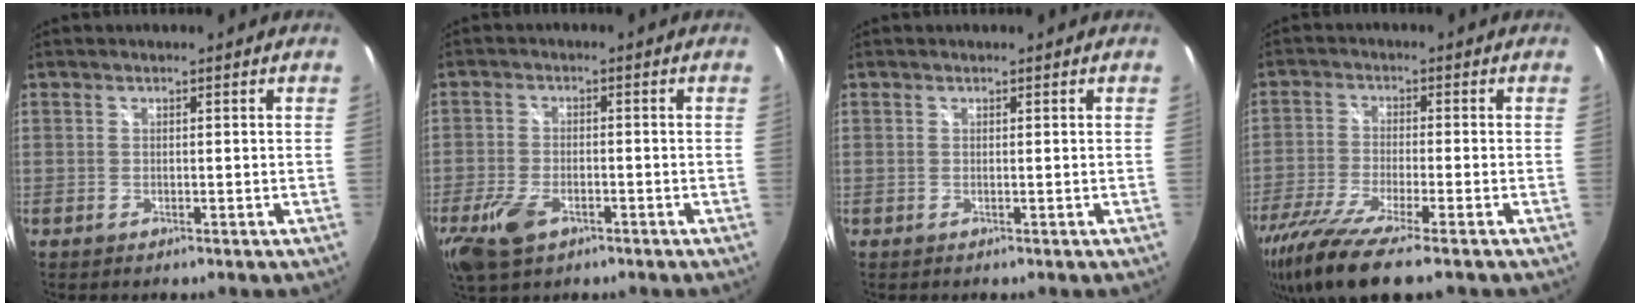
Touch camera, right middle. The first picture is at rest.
{"total": 8.7, "force": [-4.8, 4.6, 5.7], "torque": [-0.145, -0.020, -0.087]}
{"total": 0.0}
{"total": 12.5, "force": [-9.3, 1.2, 8.3], "torque": [-0.184, -0.048, -0.170]}